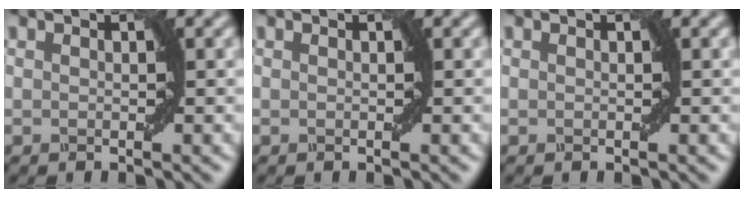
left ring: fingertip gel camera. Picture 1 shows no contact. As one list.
[{"total": 0.0}, {"total": 0.0}]